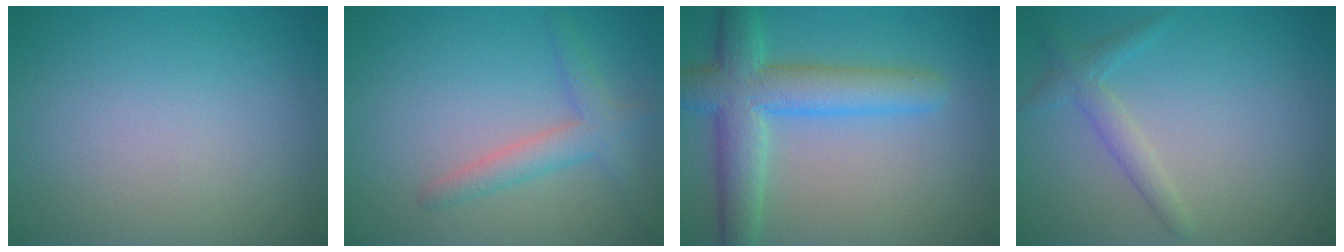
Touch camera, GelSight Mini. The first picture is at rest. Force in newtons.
{"total": 2.7, "press": 2.7, "slide": 0.3}
{"total": 6.6, "press": 6.6, "slide": 0.1}
{"total": 1.9, "press": 1.9, "slide": 0.1}